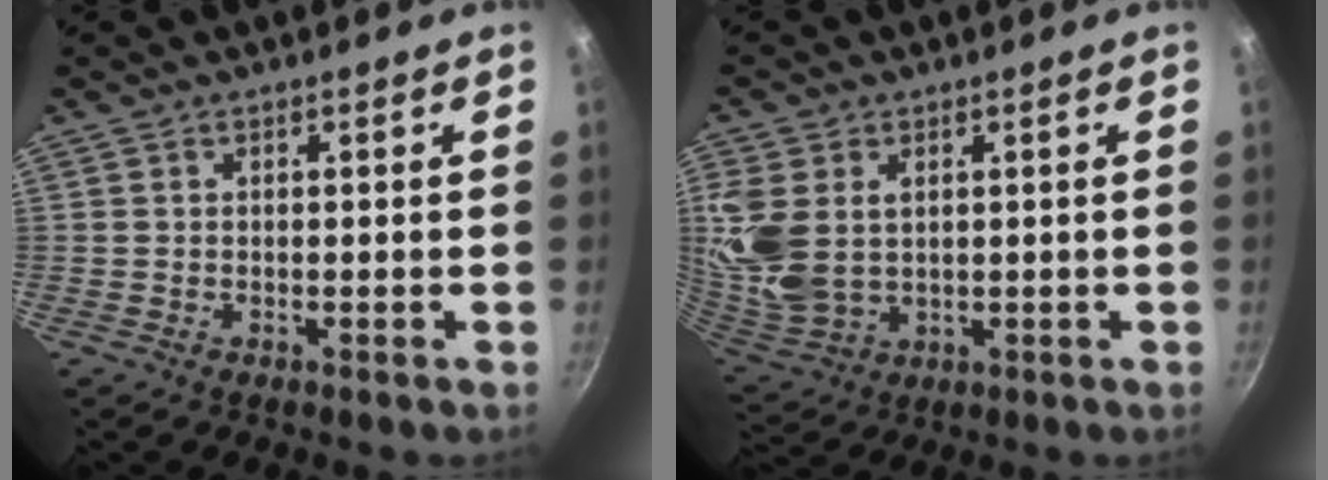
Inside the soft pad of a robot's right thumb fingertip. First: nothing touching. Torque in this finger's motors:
{"motor_torque": [0.63, 2.86, 1.34, 0.69, 0.17]}